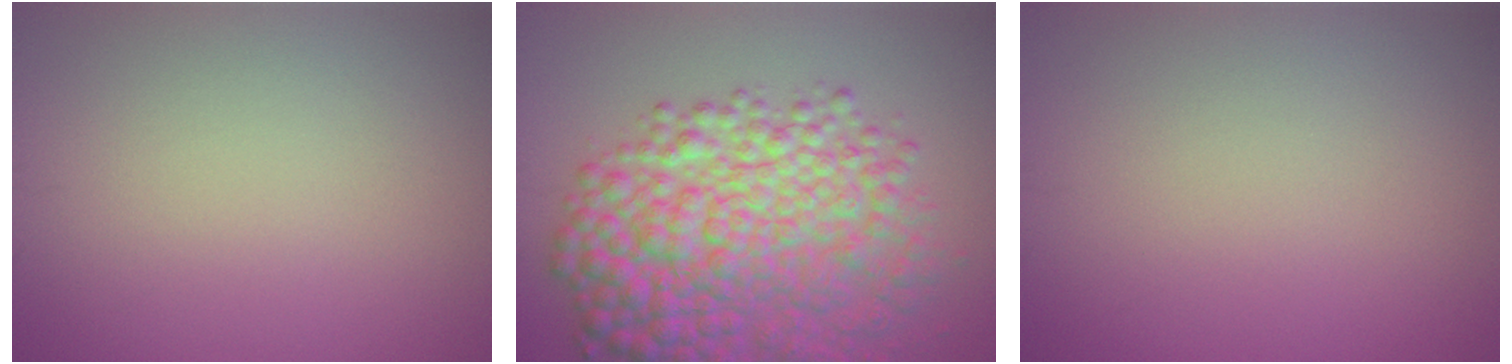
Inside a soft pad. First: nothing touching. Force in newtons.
{"total": 9.9, "press": 9.9, "slide": 0.1}
{"total": 0.0}